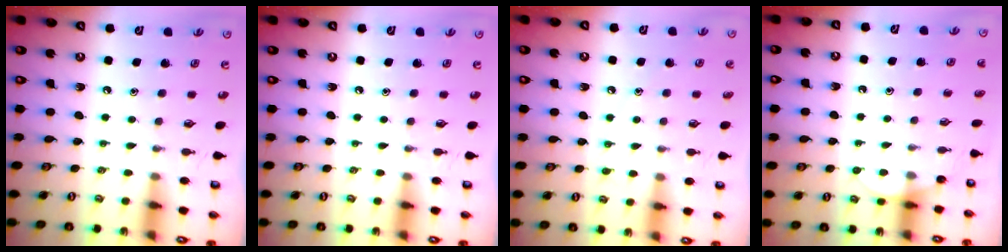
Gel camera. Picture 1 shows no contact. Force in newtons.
{"total": 0.0}
{"total": 4.5, "press": 4.4, "slide": 0.7}
{"total": 3.5, "press": 3.5, "slide": 0.3}